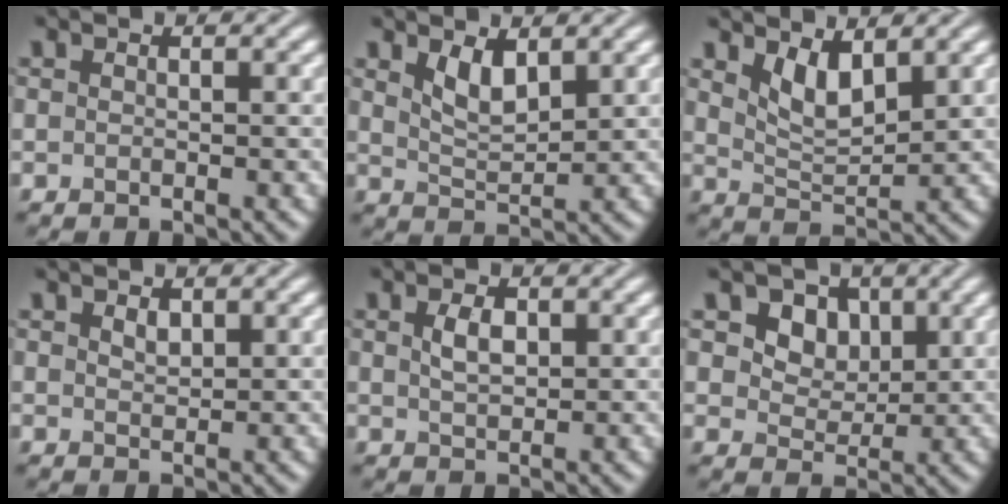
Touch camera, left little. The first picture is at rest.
{"total": 2.8, "force": [1.7, 1.1, 2.0], "torque": [-0.044, -0.008, 0.037]}
{"total": 3.4, "force": [1.9, 1.3, 2.5], "torque": [-0.053, -0.009, 0.041]}
{"total": 1.2, "force": [0.7, 0.6, 0.7], "torque": [-0.013, 0.001, 0.015]}
{"total": 2.2, "force": [0.6, 1.3, 1.7], "torque": [-0.038, 0.001, 0.014]}
{"total": 5.3, "force": [2.4, 3.9, 2.6], "torque": [-0.067, -0.009, 0.050]}